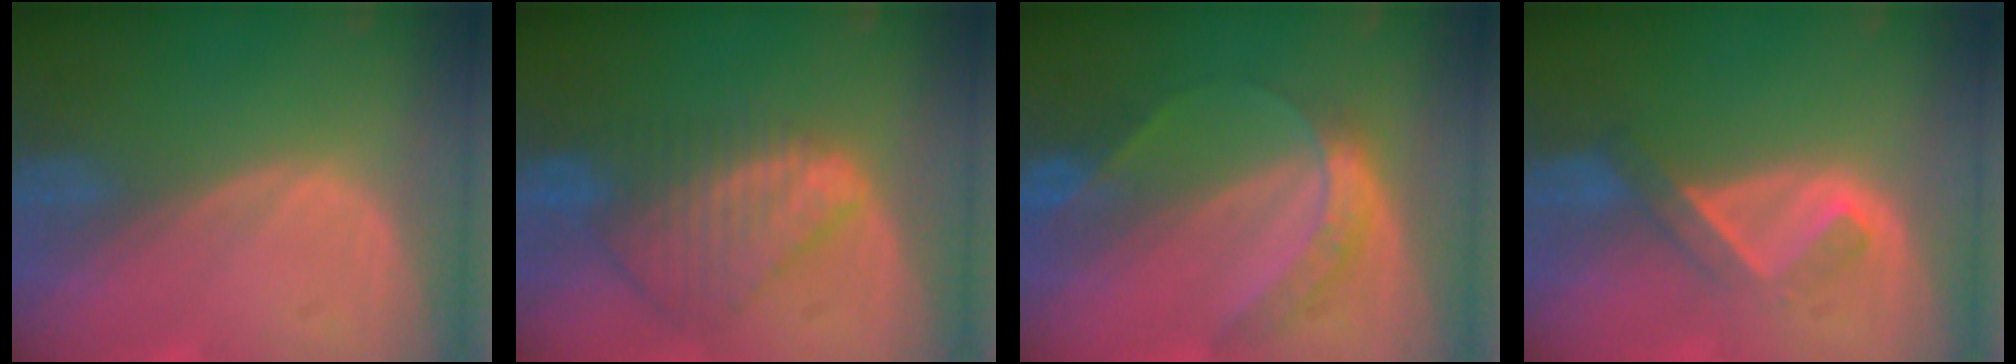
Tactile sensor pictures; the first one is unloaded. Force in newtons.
{"total": 8.9, "press": 7.6, "slide": 4.5}
{"total": 6.8, "press": 5.6, "slide": 3.9}
{"total": 5.1, "press": 4.3, "slide": 2.7}